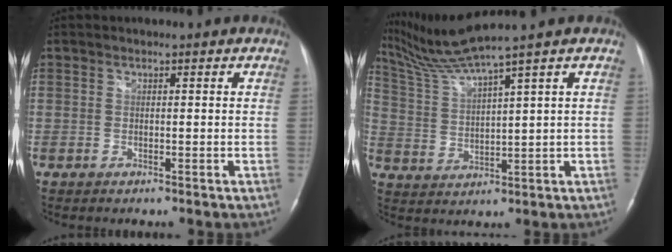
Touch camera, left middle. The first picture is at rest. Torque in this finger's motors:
{"motor_torque": [0.02, 0.08, 0.05, 0.05]}